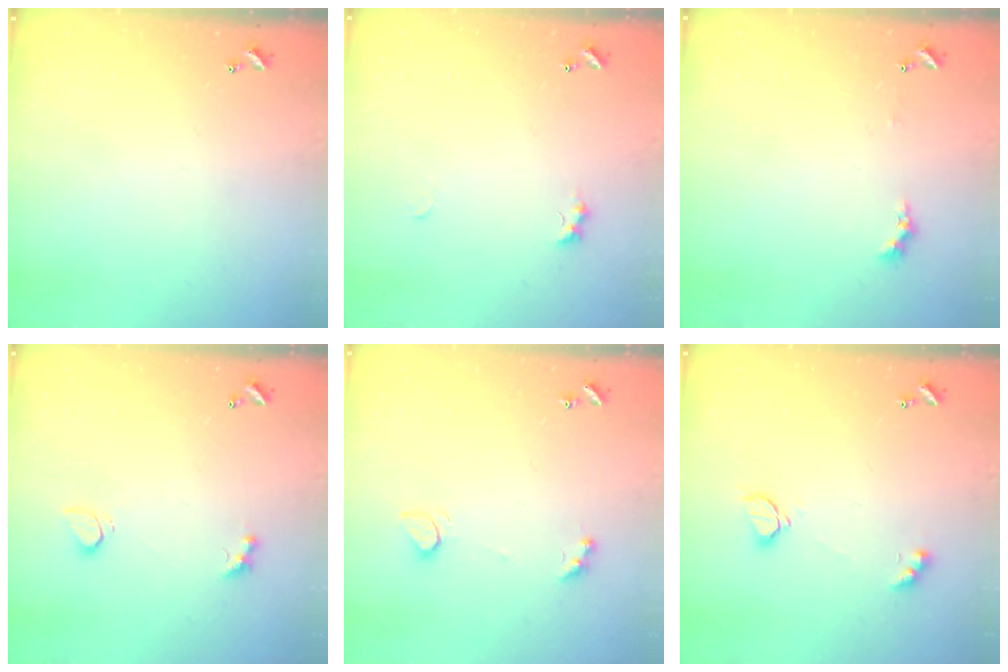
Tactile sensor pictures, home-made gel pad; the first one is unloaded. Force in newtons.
{"total": 1.4, "press": 1.3, "slide": 0.5}
{"total": 0.6, "press": 0.4, "slide": 0.5}
{"total": 3.0, "press": 2.7, "slide": 1.1}
{"total": 1.4, "press": 1.2, "slide": 0.6}
{"total": 2.2, "press": 2.2, "slide": 0.2}